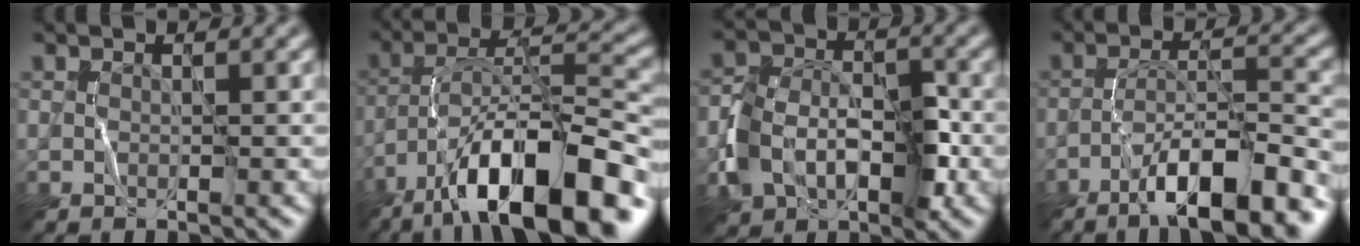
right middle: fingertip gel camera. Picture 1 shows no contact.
{"total": 13.9, "force": [-9.0, 4.1, 9.8], "torque": [-0.152, 0.018, -0.153]}
{"total": 5.5, "force": [-2.0, 4.0, 3.3], "torque": [-0.053, 0.005, -0.038]}
{"total": 8.7, "force": [-5.9, 1.6, 6.2], "torque": [-0.092, 0.022, -0.100]}